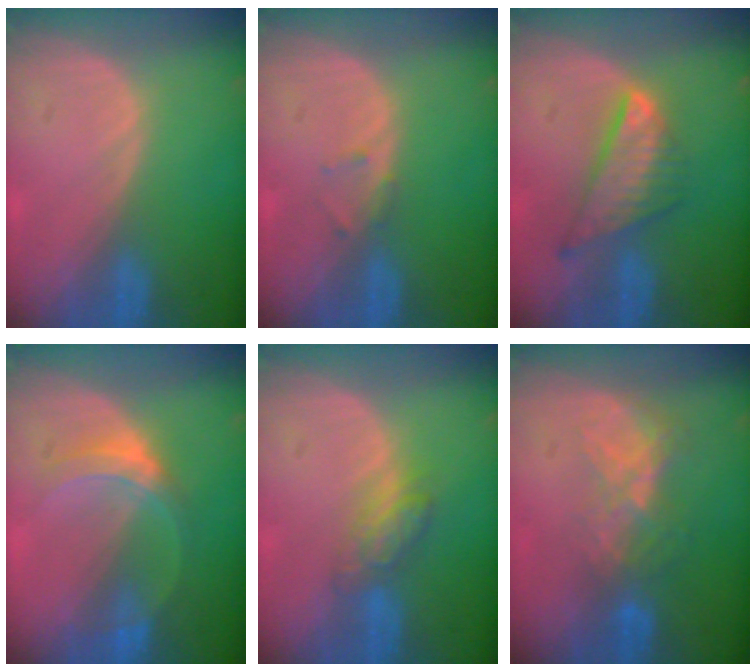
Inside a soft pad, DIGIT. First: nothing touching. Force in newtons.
{"total": 1.1, "press": 1.0, "slide": 0.2}
{"total": 7.9, "press": 6.6, "slide": 4.3}
{"total": 5.2, "press": 4.8, "slide": 1.9}
{"total": 4.4, "press": 4.3, "slide": 1.1}
{"total": 6.4, "press": 5.6, "slide": 3.1}